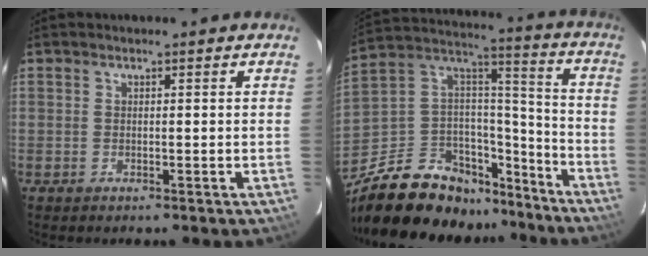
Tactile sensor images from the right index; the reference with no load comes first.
{"total": 25.2, "force": [-18.2, 13.2, 11.4], "torque": [-0.239, 0.063, -0.270]}